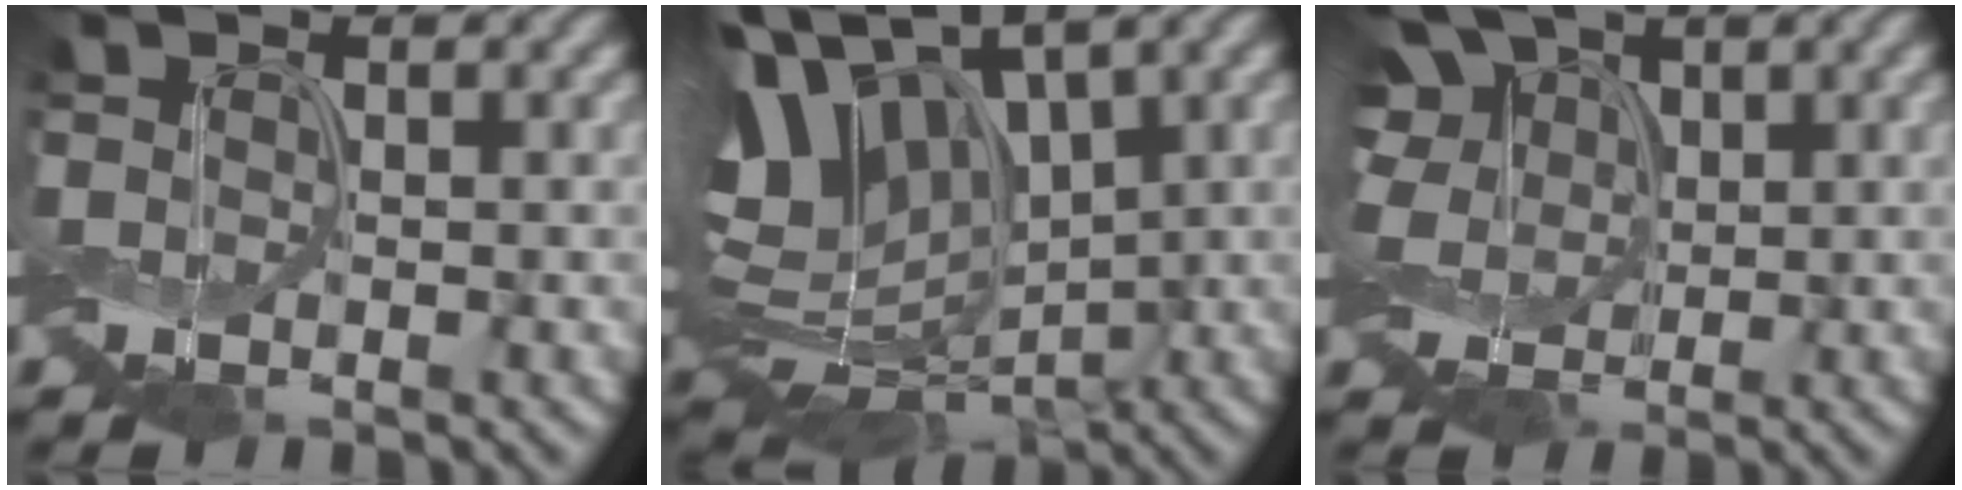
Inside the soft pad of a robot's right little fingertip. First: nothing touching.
{"total": 11.3, "force": [2.5, 7.2, 8.3], "torque": [-0.180, 0.010, 0.045]}
{"total": 7.8, "force": [2.2, 5.8, 4.7], "torque": [-0.113, 0.016, 0.026]}